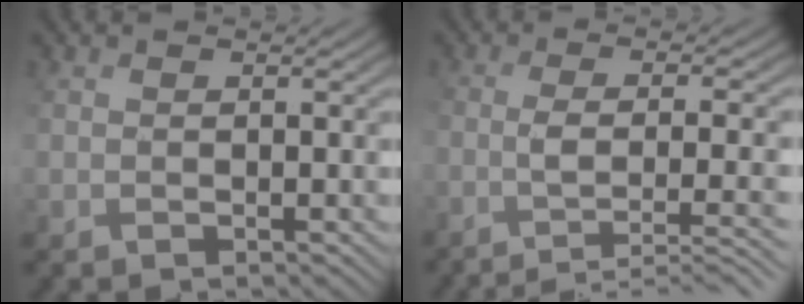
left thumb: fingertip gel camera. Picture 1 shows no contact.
{"total": 7.6, "force": [-3.4, 2.1, 6.5], "torque": [-0.093, -0.007, -0.051]}